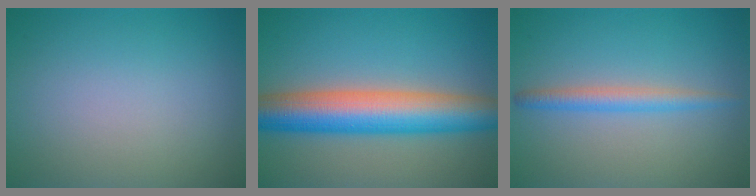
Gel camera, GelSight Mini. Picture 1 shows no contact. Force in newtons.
{"total": 9.3, "press": 9.3, "slide": 0.5}
{"total": 2.3, "press": 2.3, "slide": 0.0}